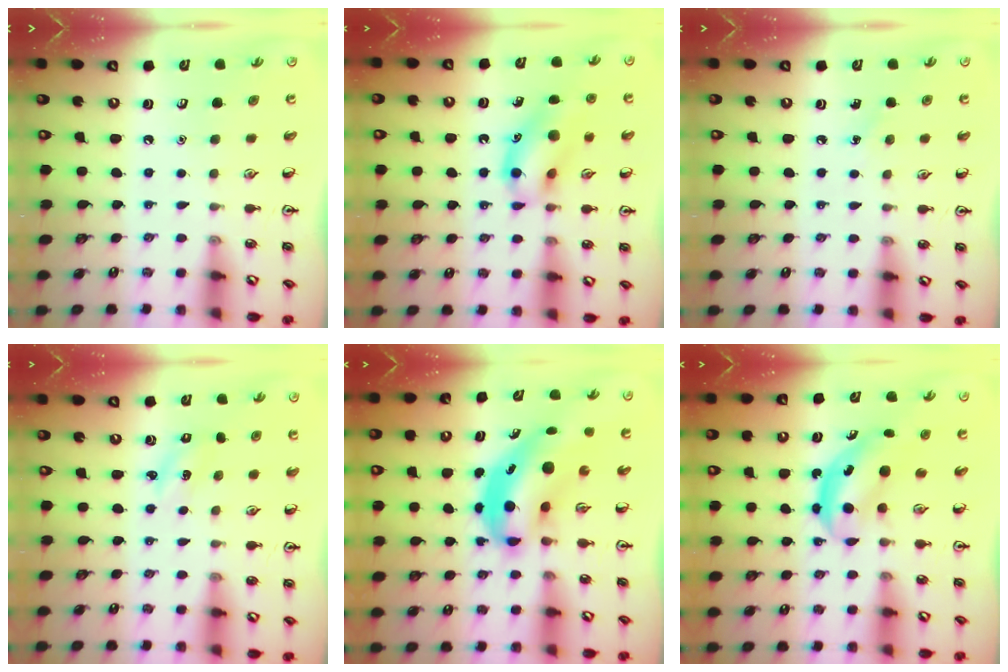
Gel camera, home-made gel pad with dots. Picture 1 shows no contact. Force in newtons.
{"total": 14.1, "press": 13.7, "slide": 3.0}
{"total": 3.9, "press": 3.7, "slide": 1.4}
{"total": 1.5, "press": 1.4, "slide": 0.4}
{"total": 7.4, "press": 7.2, "slide": 1.7}
{"total": 5.5, "press": 5.4, "slide": 0.9}